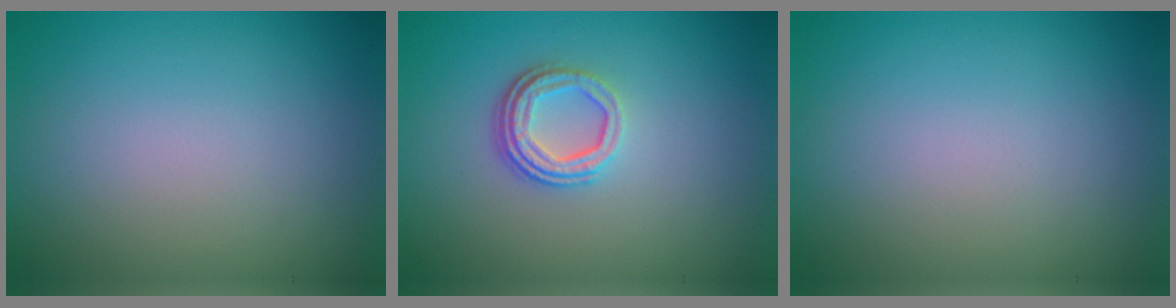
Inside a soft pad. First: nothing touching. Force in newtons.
{"total": 3.5, "press": 2.6, "slide": 2.3}
{"total": 0.0}